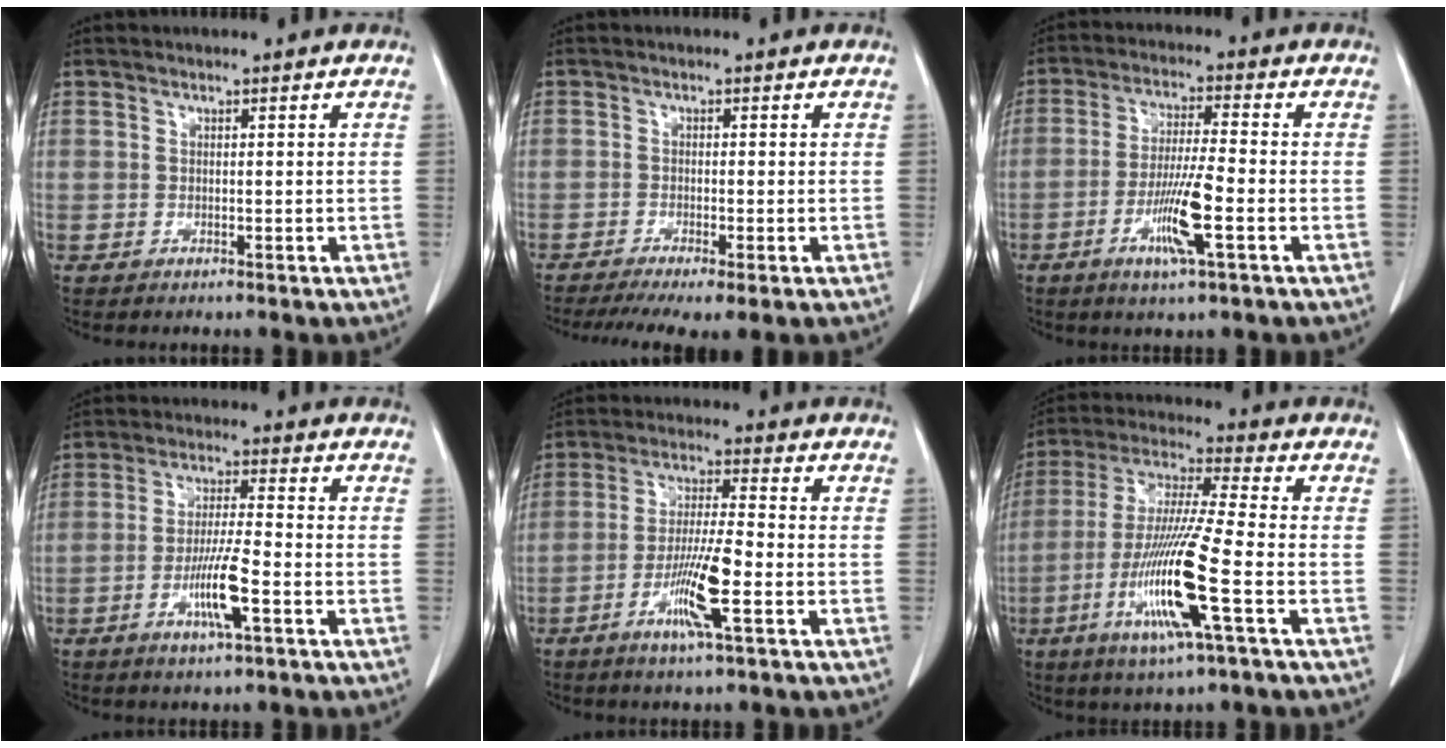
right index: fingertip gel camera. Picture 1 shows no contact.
{"total": 7.2, "force": [-5.0, 1.0, 5.1], "torque": [-0.081, -0.014, -0.083]}
{"total": 8.6, "force": [-3.2, -0.1, 8.0], "torque": [-0.154, -0.013, -0.061]}
{"total": 7.6, "force": [-3.0, 0.3, 7.0], "torque": [-0.134, -0.008, -0.055]}
{"total": 9.1, "force": [-3.4, -0.1, 8.4], "torque": [-0.162, -0.013, -0.067]}
{"total": 15.4, "force": [-5.2, -0.2, 14.5], "torque": [-0.299, -0.021, -0.102]}